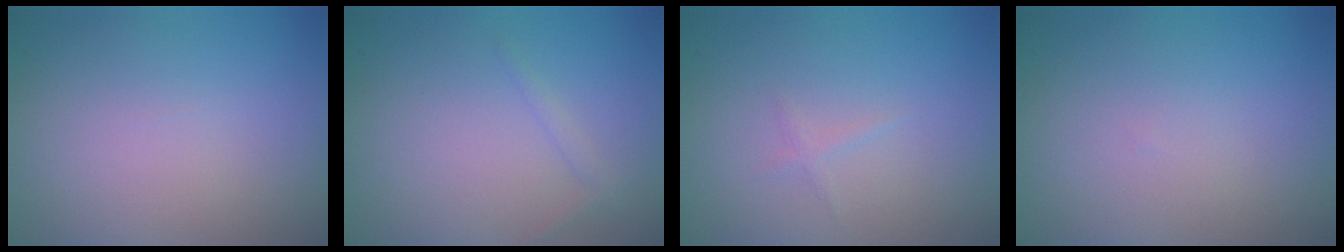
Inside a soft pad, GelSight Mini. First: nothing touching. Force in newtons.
{"total": 0.8, "press": 0.8, "slide": 0.1}
{"total": 0.5, "press": 0.5, "slide": 0.0}
{"total": 0.0}